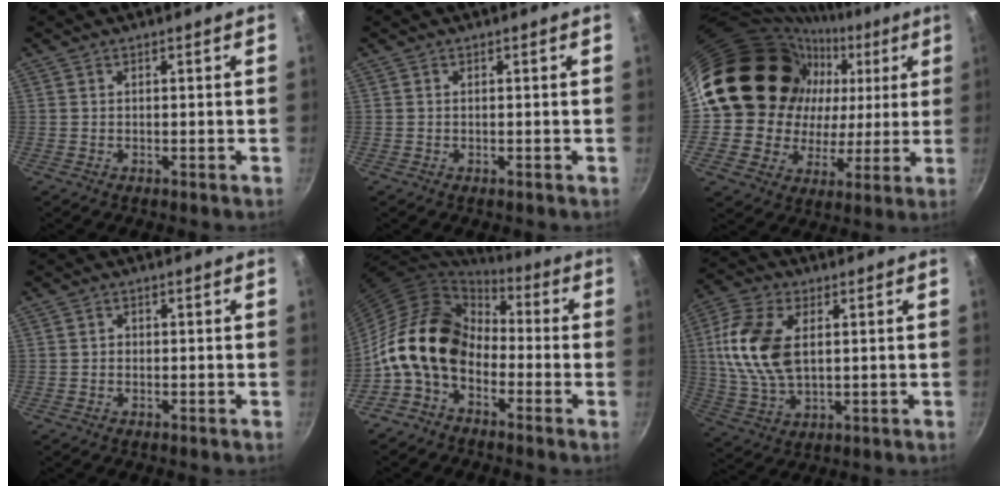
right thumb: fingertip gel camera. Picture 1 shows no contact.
{"total": 0.0}
{"total": 25.4, "force": [5.9, 21.2, 12.8], "torque": [-0.185, 0.031, 0.108]}
{"total": 0.7, "force": [-0.2, 0.6, 0.2], "torque": [0.000, 0.002, -0.005]}
{"total": 14.5, "force": [-2.9, 10.3, 9.7], "torque": [-0.149, 0.043, -0.076]}
{"total": 14.4, "force": [2.4, 8.4, 11.5], "torque": [-0.222, -0.002, 0.044]}